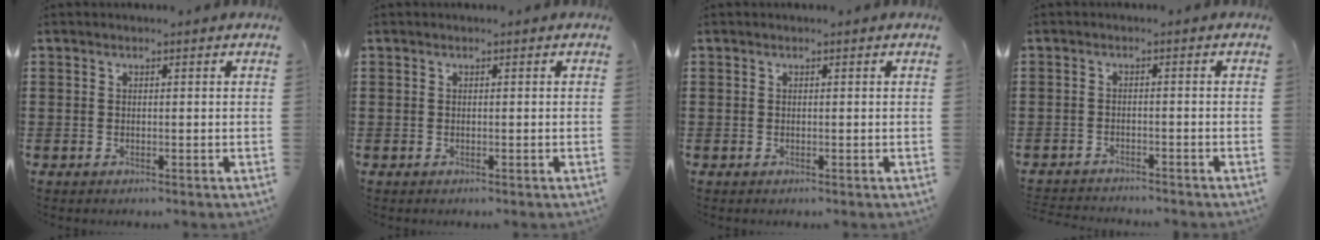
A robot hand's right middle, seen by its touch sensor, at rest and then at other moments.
{"total": 0.0}
{"total": 0.0}
{"total": 1.9, "force": [-1.9, 0.1, -0.1], "torque": [-0.005, -0.001, -0.042]}